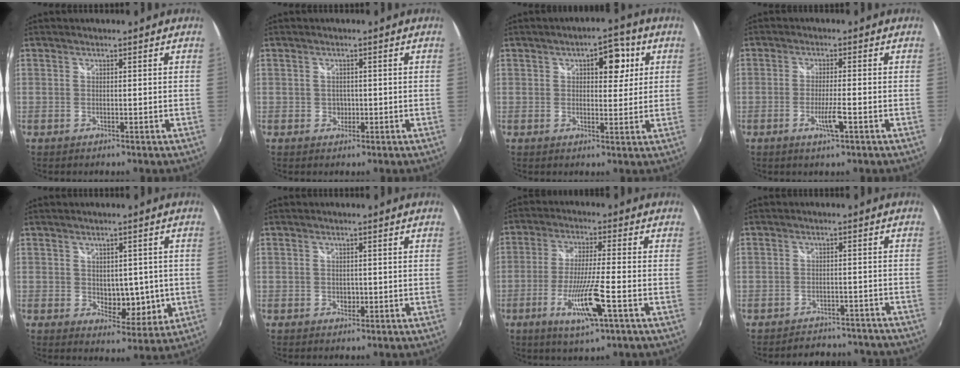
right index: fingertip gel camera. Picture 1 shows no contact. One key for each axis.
{"total": 1.9, "fx": -0.2, "fy": 1.8, "fz": 0.7, "tx": -0.009, "ty": 0.001, "tz": -0.002}
{"total": 6.6, "fx": 2.2, "fy": 3.5, "fz": 5.0, "tx": -0.065, "ty": 0.018, "tz": 0.031}
{"total": 4.3, "fx": -1.8, "fy": 0.3, "fz": 4.0, "tx": -0.076, "ty": -0.007, "tz": -0.032}
{"total": 7.8, "fx": -0.4, "fy": 5.0, "fz": 5.9, "tx": -0.087, "ty": -0.013, "tz": 0.004}
{"total": 1.4, "fx": -0.1, "fy": 1.2, "fz": 0.8, "tx": -0.011, "ty": 0.000, "tz": -0.001}
{"total": 11.2, "fx": -4.5, "fy": 0.8, "fz": 10.2, "tx": -0.198, "ty": -0.020, "tz": -0.080}
{"total": 12.9, "fx": -11.8, "fy": 4.1, "fz": 3.0, "tx": -0.060, "ty": 0.022, "tz": -0.135}